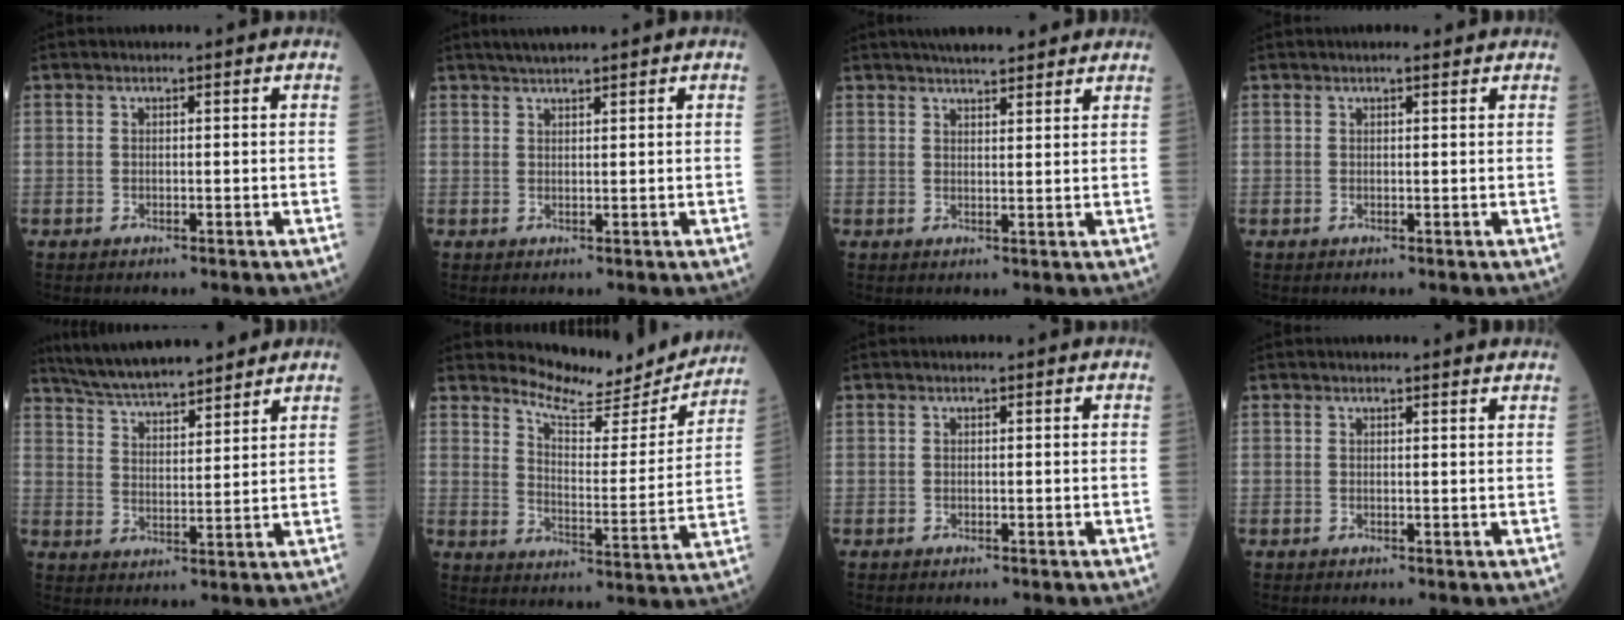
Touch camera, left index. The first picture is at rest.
{"total": 3.3, "force": [2.8, 0.0, 1.8], "torque": [-0.031, 0.020, 0.049]}
{"total": 8.4, "force": [7.1, 1.5, 4.1], "torque": [-0.056, 0.026, 0.098]}
{"total": 1.9, "force": [1.5, 0.3, 1.0], "torque": [-0.017, 0.011, 0.021]}
{"total": 13.9, "force": [12.4, 2.3, 6.0], "torque": [-0.103, 0.022, 0.204]}
{"total": 13.8, "force": [13.4, 2.2, 2.5], "torque": [-0.038, -0.039, 0.178]}
{"total": 0.0}
{"total": 2.2, "force": [2.1, -0.1, 0.5], "torque": [-0.013, -0.004, 0.017]}